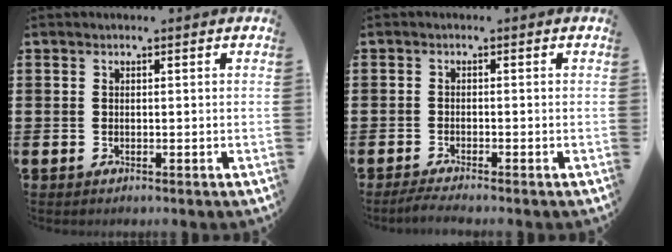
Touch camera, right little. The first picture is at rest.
{"total": 1.5, "force": [-1.3, -0.1, 0.8], "torque": [-0.013, 0.001, -0.024]}